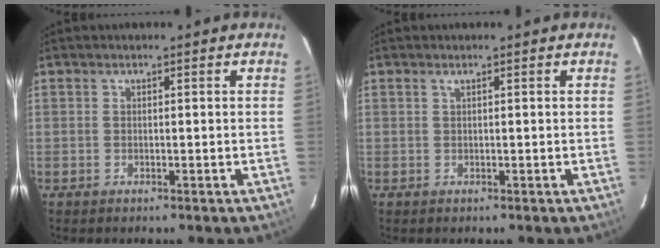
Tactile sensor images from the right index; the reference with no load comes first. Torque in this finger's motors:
{"motor_torque": [0.11, 0.00, 0.03, 0.02]}